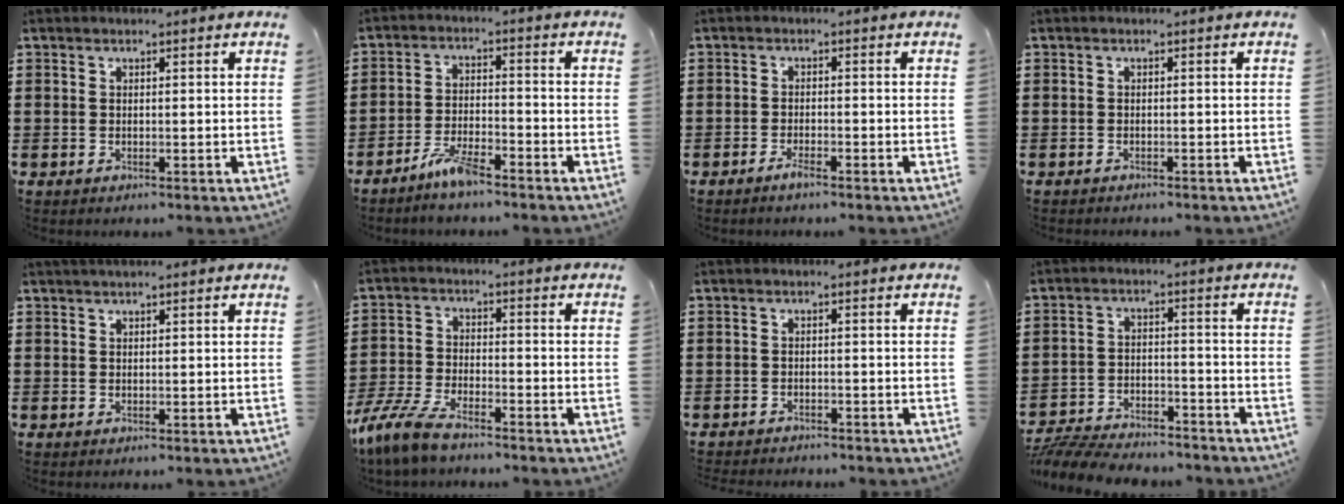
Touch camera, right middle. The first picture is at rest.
{"total": 3.1, "force": [-2.3, 0.3, 2.0], "torque": [-0.049, -0.002, -0.045]}
{"total": 1.8, "force": [-1.4, 0.1, 1.2], "torque": [-0.030, -0.006, -0.026]}
{"total": 0.7, "force": [-0.7, 0.1, 0.1], "torque": [-0.003, 0.000, -0.016]}
{"total": 0.7, "force": [0.6, 0.2, 0.3], "torque": [-0.007, 0.001, 0.012]}
{"total": 6.9, "force": [-5.9, 1.6, 3.2], "torque": [-0.090, -0.003, -0.121]}
{"total": 1.6, "force": [-1.6, 0.2, 0.0], "torque": [-0.005, 0.001, -0.036]}
{"total": 7.2, "force": [-7.0, 1.1, 1.3], "torque": [-0.029, 0.013, -0.140]}